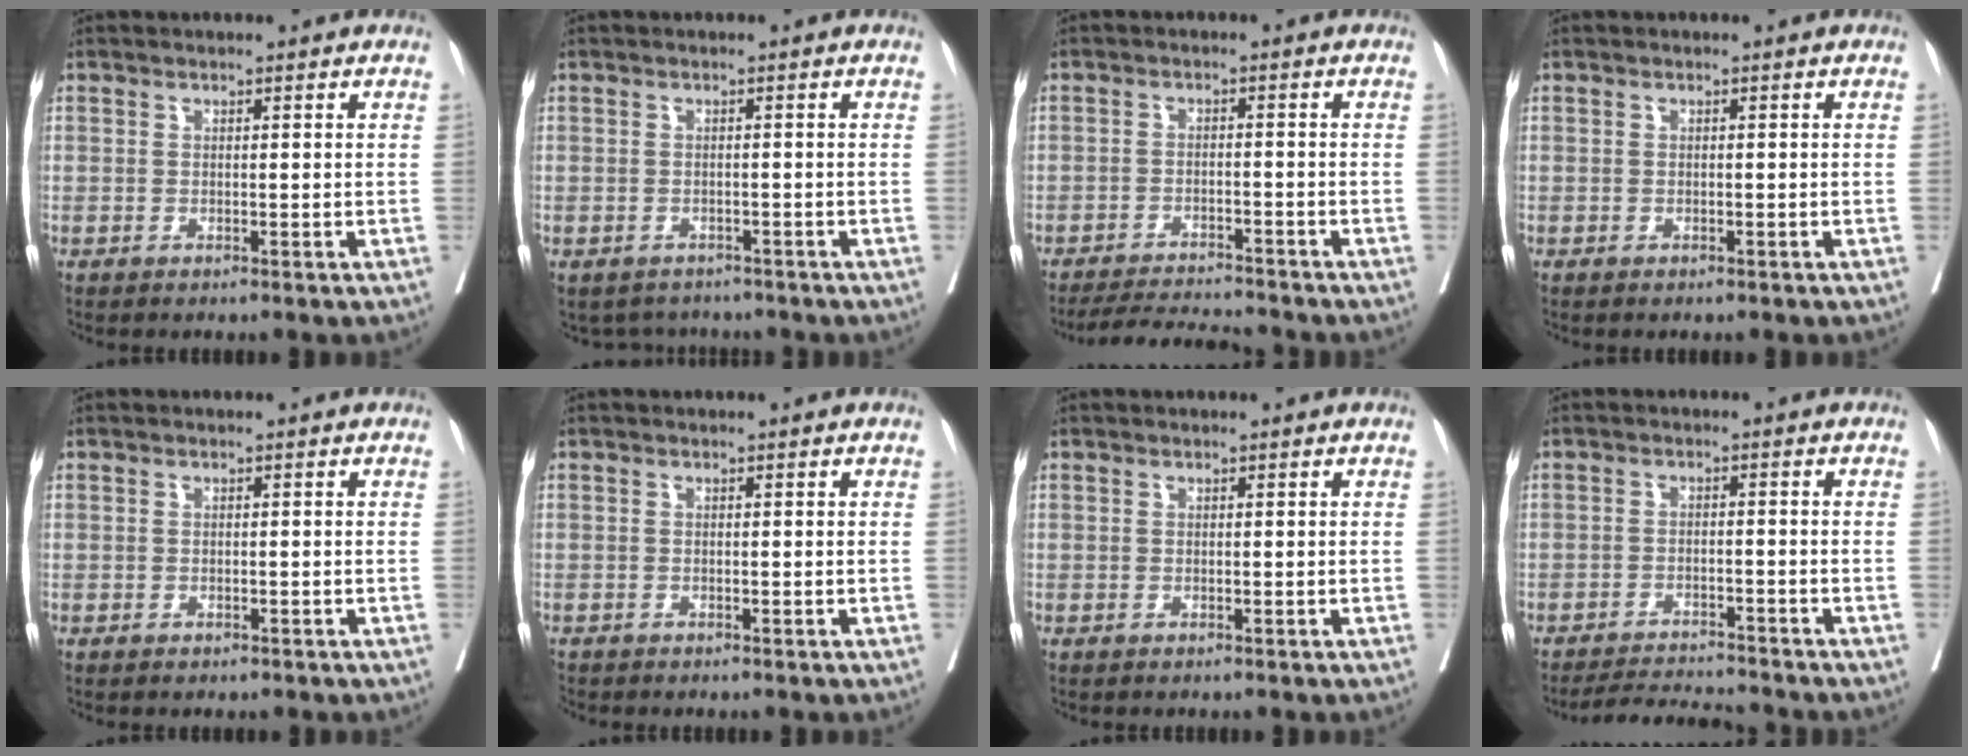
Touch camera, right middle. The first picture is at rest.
{"total": 4.0, "force": [-3.6, 1.9, 0.0], "torque": [0.006, 0.005, -0.048]}
{"total": 7.3, "force": [-7.2, -0.1, 1.4], "torque": [-0.021, -0.007, -0.120]}
{"total": 0.6, "force": [-0.5, 0.3, 0.3], "torque": [-0.009, -0.001, -0.006]}
{"total": 1.2, "force": [-0.9, 0.7, 0.4], "torque": [-0.007, 0.000, -0.009]}
{"total": 0.6, "force": [-0.6, 0.2, 0.0], "torque": [-0.006, -0.002, -0.015]}
{"total": 0.0}
{"total": 6.4, "force": [-6.4, -0.2, 0.8], "torque": [-0.011, -0.005, -0.108]}